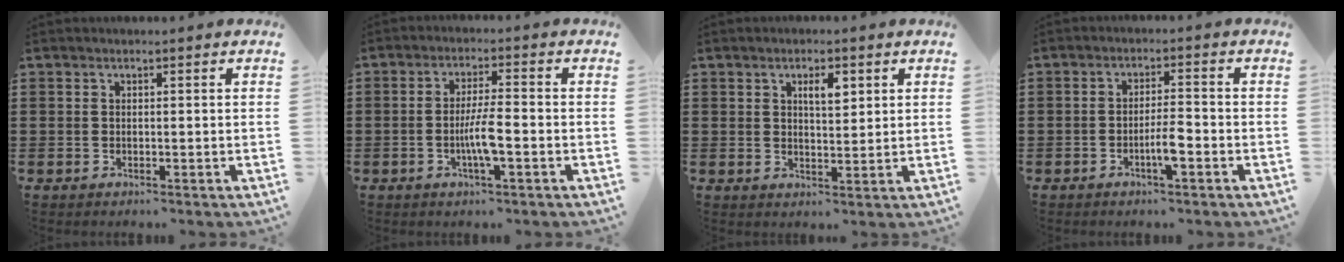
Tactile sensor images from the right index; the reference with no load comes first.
{"total": 5.3, "force": [-1.6, 0.8, 5.0], "torque": [-0.100, -0.004, -0.033]}
{"total": 3.3, "force": [1.5, 1.2, 2.7], "torque": [-0.050, 0.004, 0.022]}
{"total": 4.1, "force": [-1.7, 0.7, 3.6], "torque": [-0.069, 0.000, -0.033]}